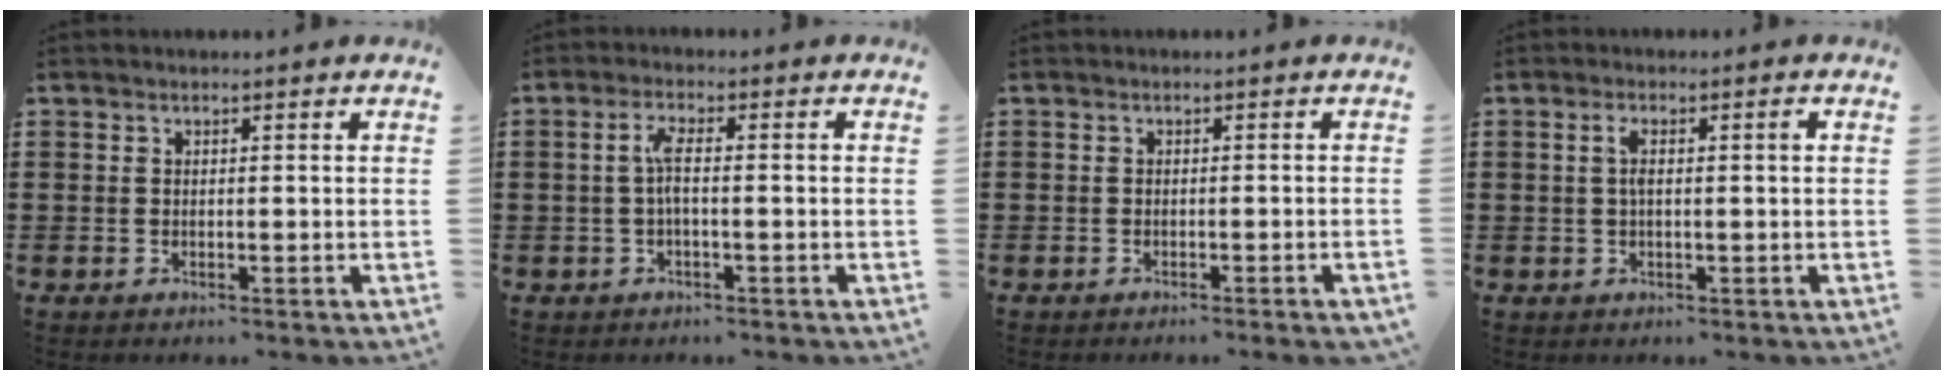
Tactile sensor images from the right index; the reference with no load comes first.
{"total": 3.4, "force": [-0.4, 0.5, 3.3], "torque": [-0.069, 0.000, -0.011]}
{"total": 0.9, "force": [-0.8, -0.1, 0.4], "torque": [-0.008, -0.001, -0.015]}
{"total": 2.8, "force": [0.2, 0.3, 2.7], "torque": [-0.051, 0.001, -0.001]}